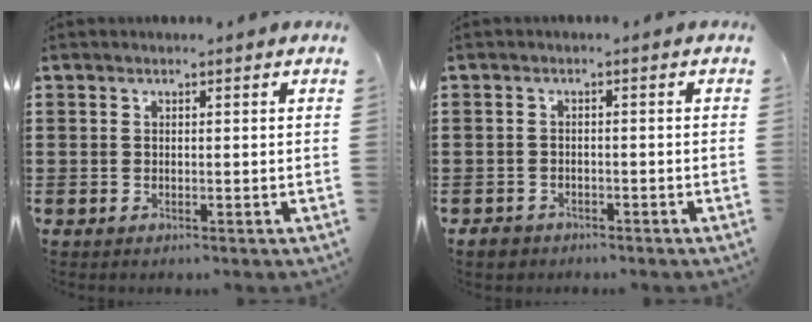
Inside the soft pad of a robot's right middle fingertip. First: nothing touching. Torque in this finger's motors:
{"motor_torque": [0.27, 0.08, 0.00, 0.02]}